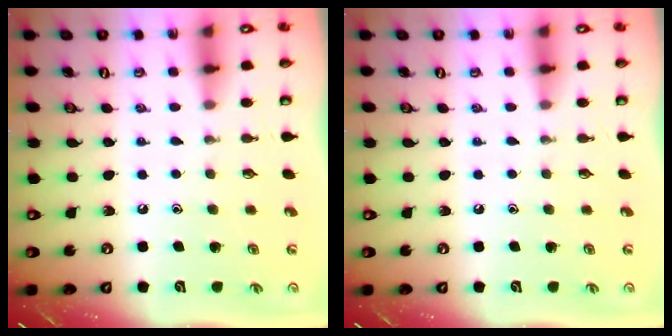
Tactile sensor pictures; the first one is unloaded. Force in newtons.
{"total": 0.0}